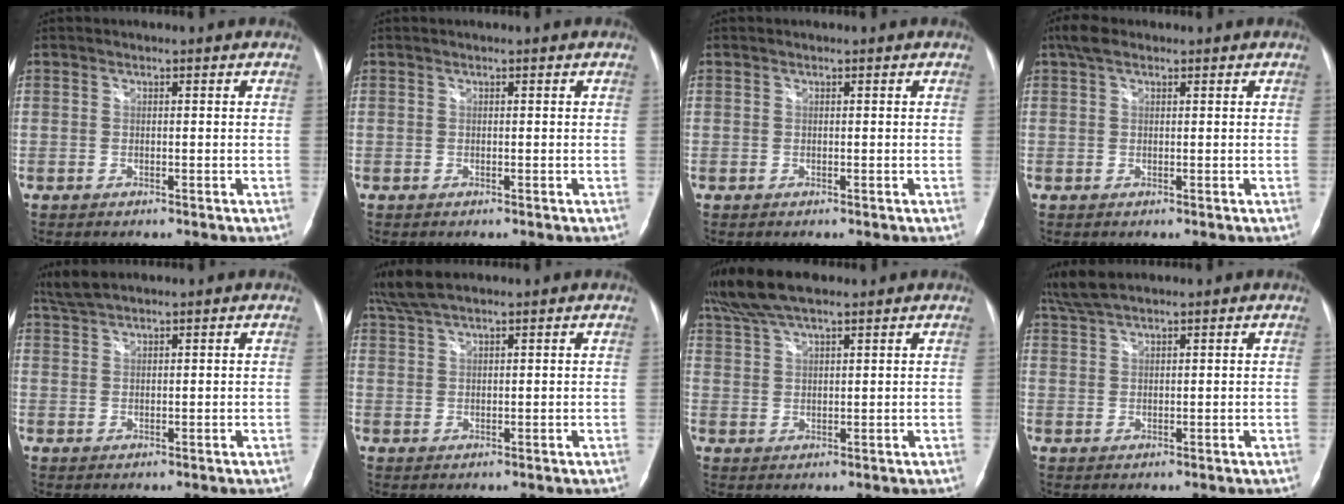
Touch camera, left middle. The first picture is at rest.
{"total": 0.0}
{"total": 0.0}
{"total": 2.9, "force": [1.9, 1.3, 1.7], "torque": [-0.041, 0.023, 0.037]}
{"total": 3.3, "force": [3.0, 0.3, 1.4], "torque": [-0.039, 0.017, 0.064]}
{"total": 5.3, "force": [4.4, 0.8, 2.8], "torque": [-0.066, 0.024, 0.090]}
{"total": 9.5, "force": [7.7, 2.0, 5.2], "torque": [-0.105, 0.036, 0.144]}
{"total": 4.6, "force": [4.0, 0.6, 2.2], "torque": [-0.057, 0.020, 0.084]}